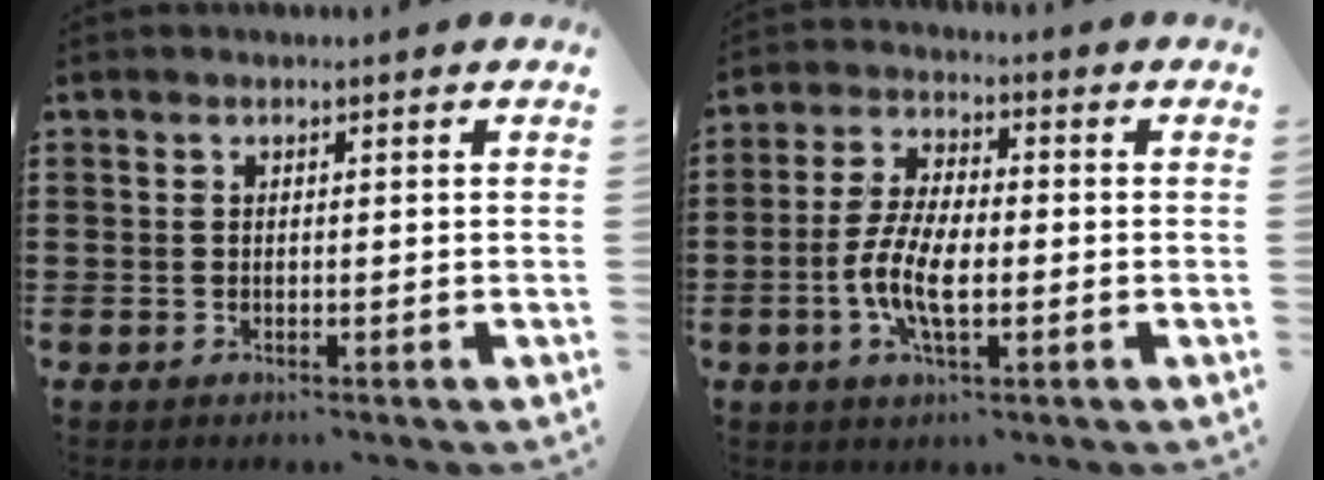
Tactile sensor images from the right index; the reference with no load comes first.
{"total": 7.9, "force": [-2.0, 3.3, 6.9], "torque": [-0.158, -0.007, -0.044]}